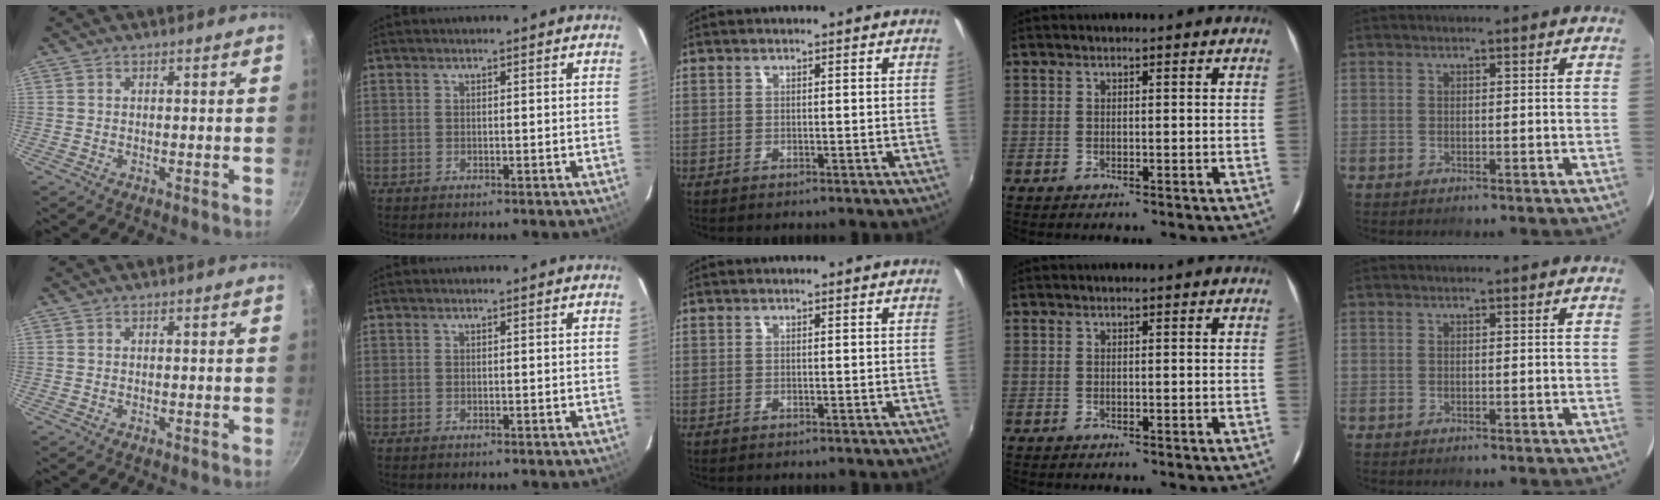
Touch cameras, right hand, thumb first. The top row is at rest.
{}